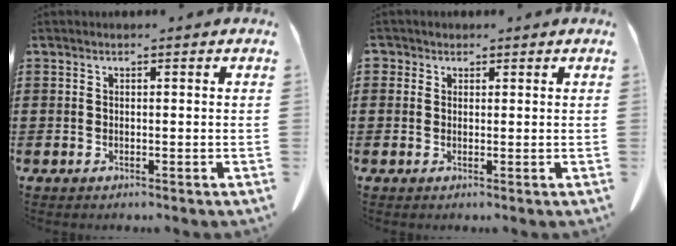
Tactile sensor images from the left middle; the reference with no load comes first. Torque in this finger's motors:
{"motor_torque": [-0.08, 0.09, 0.00, 0.00]}